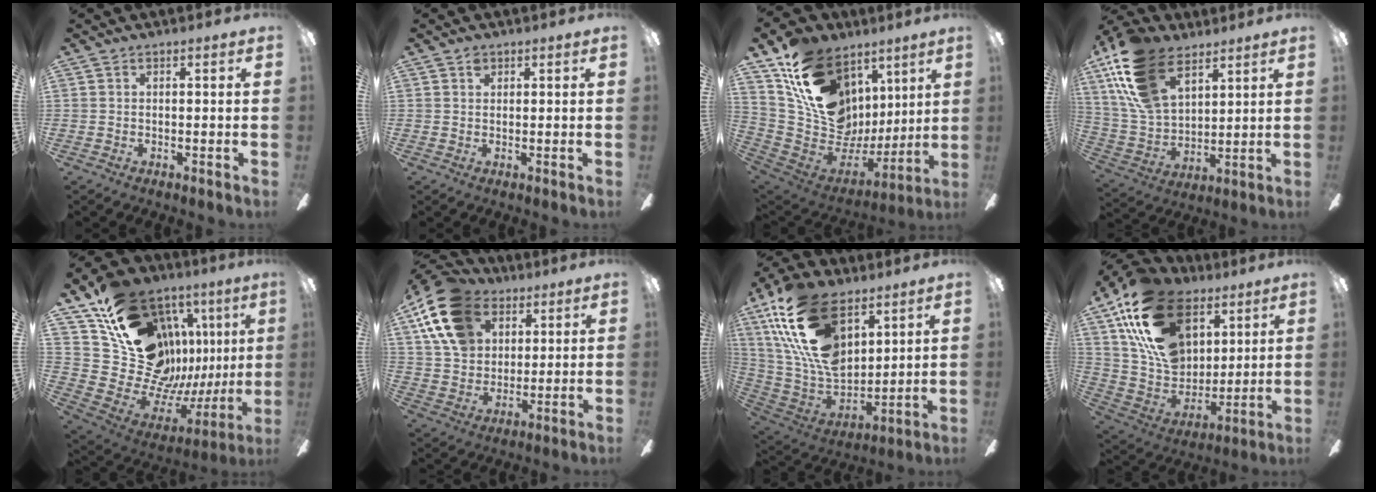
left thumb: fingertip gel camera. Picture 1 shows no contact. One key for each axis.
{"total": 1.4, "fx": 0.9, "fy": 0.9, "fz": 0.6, "tx": -0.012, "ty": 0.001, "tz": 0.016}
{"total": 20.6, "fx": 8.7, "fy": 15.3, "fz": 10.6, "tx": -0.186, "ty": -0.050, "tz": 0.174}
{"total": 19.7, "fx": 11.1, "fy": 11.2, "fz": 11.9, "tx": -0.269, "ty": -0.039, "tz": 0.206}
{"total": 20.0, "fx": 10.6, "fy": 13.5, "fz": 10.3, "tx": -0.172, "ty": -0.095, "tz": 0.233}
{"total": 17.7, "fx": 8.7, "fy": 12.4, "fz": 9.1, "tx": -0.194, "ty": -0.021, "tz": 0.169}
{"total": 24.6, "fx": 11.9, "fy": 13.8, "fz": 16.5, "tx": -0.348, "ty": -0.052, "tz": 0.214}
{"total": 24.5, "fx": 12.3, "fy": 16.1, "fz": 13.8, "tx": -0.272, "ty": -0.047, "tz": 0.225}